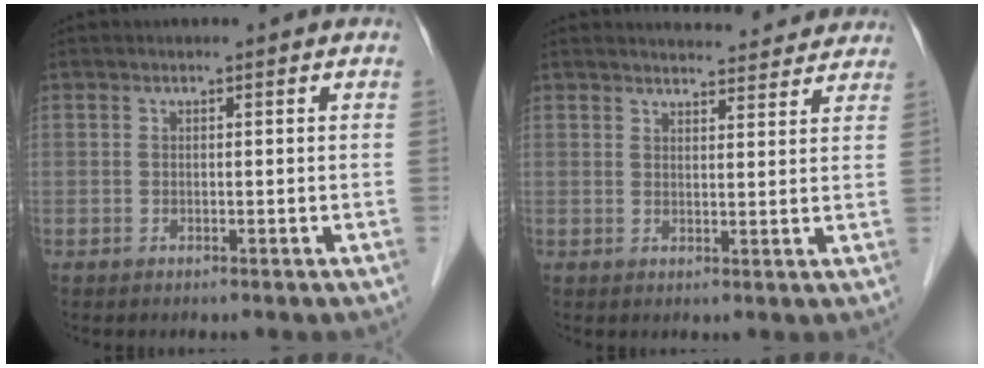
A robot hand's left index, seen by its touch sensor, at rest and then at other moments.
{"total": 10.2, "force": [9.8, 1.9, 2.1], "torque": [-0.013, 0.006, 0.109]}